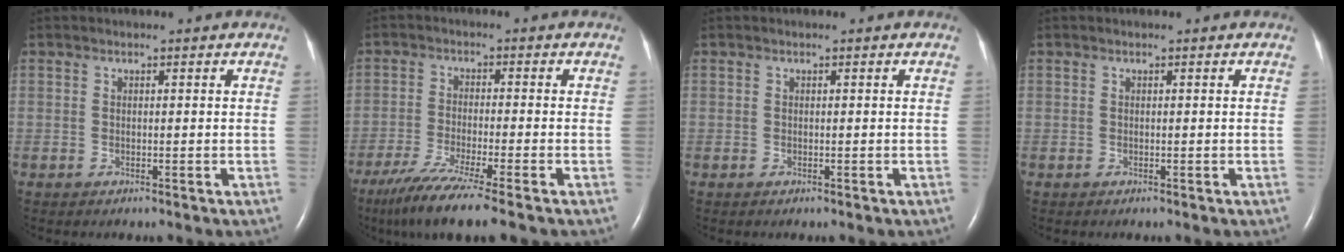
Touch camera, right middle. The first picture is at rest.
{"total": 9.5, "force": [-7.1, -0.8, 6.3], "torque": [-0.111, -0.033, -0.118]}
{"total": 0.0}
{"total": 0.0}